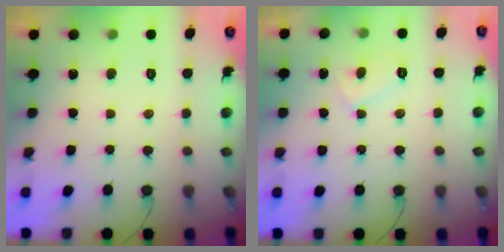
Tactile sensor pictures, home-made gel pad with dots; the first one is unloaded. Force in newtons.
{"total": 4.9, "press": 4.9, "slide": 0.1}